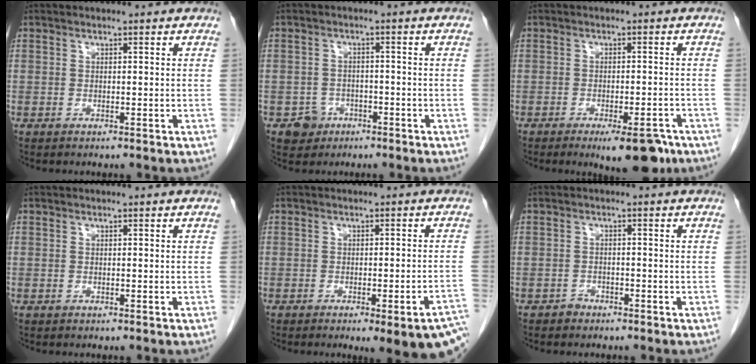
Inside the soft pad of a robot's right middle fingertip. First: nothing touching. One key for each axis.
{"total": 3.3, "fx": -1.8, "fy": 2.8, "fz": 0.4, "tx": -0.002, "ty": 0.012, "tz": -0.025}
{"total": 7.3, "fx": -5.0, "fy": 1.9, "fz": 5.0, "tx": -0.059, "ty": -0.006, "tz": -0.068}
{"total": 0.0}
{"total": 11.5, "fx": -8.5, "fy": 0.9, "fz": 7.7, "tx": -0.036, "ty": -0.004, "tz": -0.097}
{"total": 1.2, "fx": -1.0, "fy": 0.7, "fz": 0.0, "tx": 0.002, "ty": 0.004, "tz": -0.021}